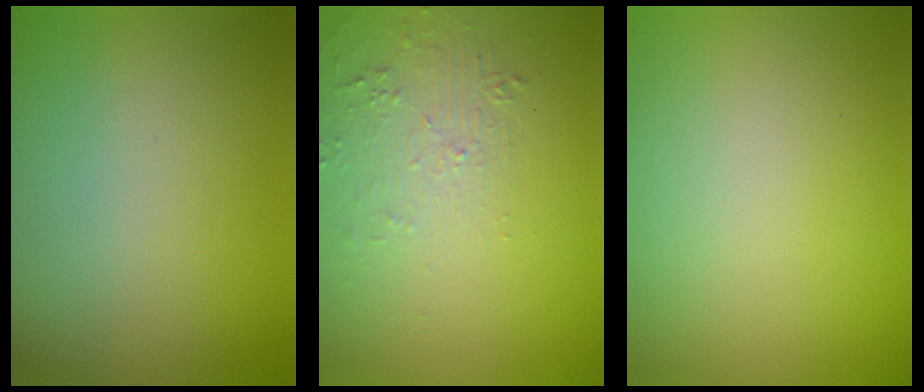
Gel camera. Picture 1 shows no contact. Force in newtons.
{"total": 1.9, "press": 0.8, "slide": 1.7}
{"total": 0.0}